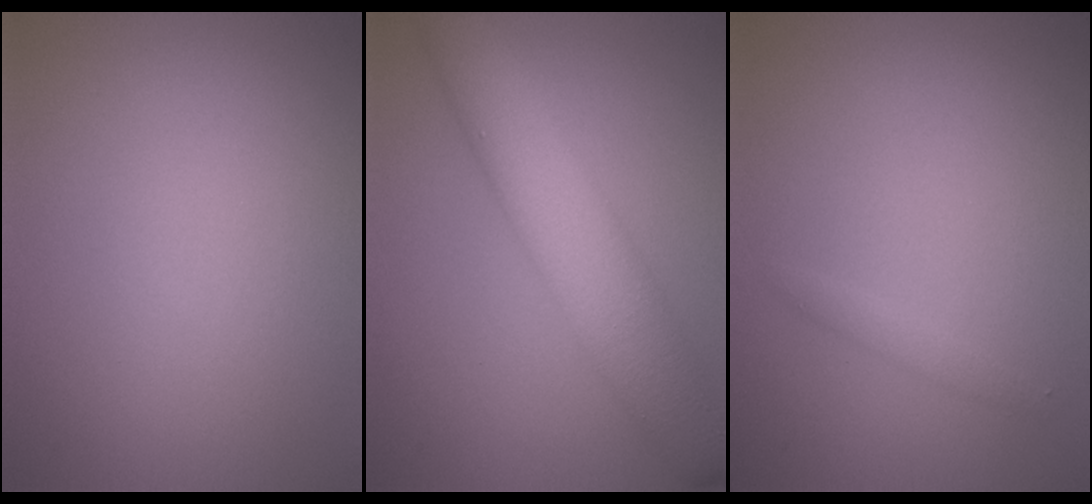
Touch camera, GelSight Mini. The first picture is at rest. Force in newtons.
{"total": 7.2, "press": 7.2, "slide": 0.3}
{"total": 0.8, "press": 0.8, "slide": 0.1}